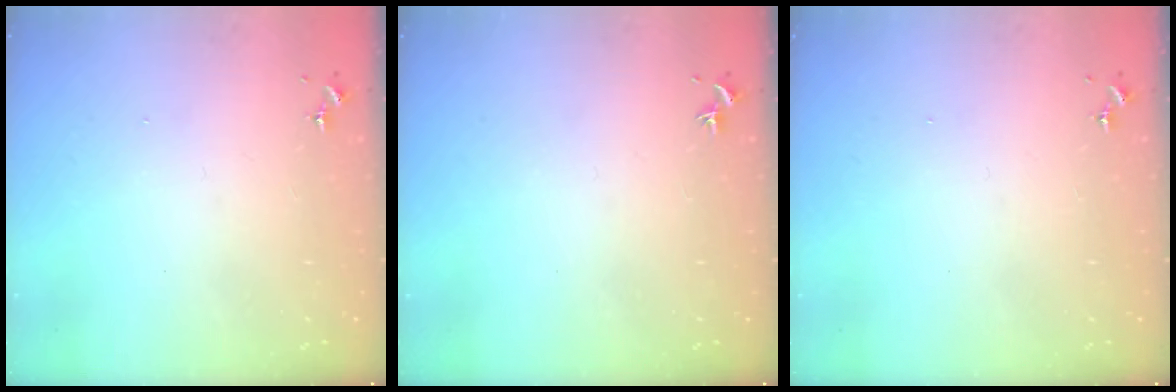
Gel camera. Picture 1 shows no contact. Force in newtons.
{"total": 0.0}
{"total": 0.0}